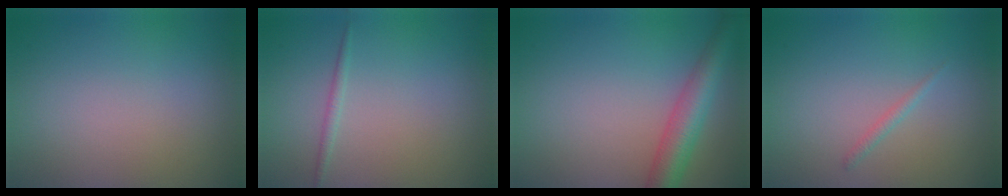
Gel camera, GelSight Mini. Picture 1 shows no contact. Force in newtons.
{"total": 0.8, "press": 0.8, "slide": 0.0}
{"total": 4.6, "press": 4.6, "slide": 0.1}
{"total": 0.7, "press": 0.7, "slide": 0.0}